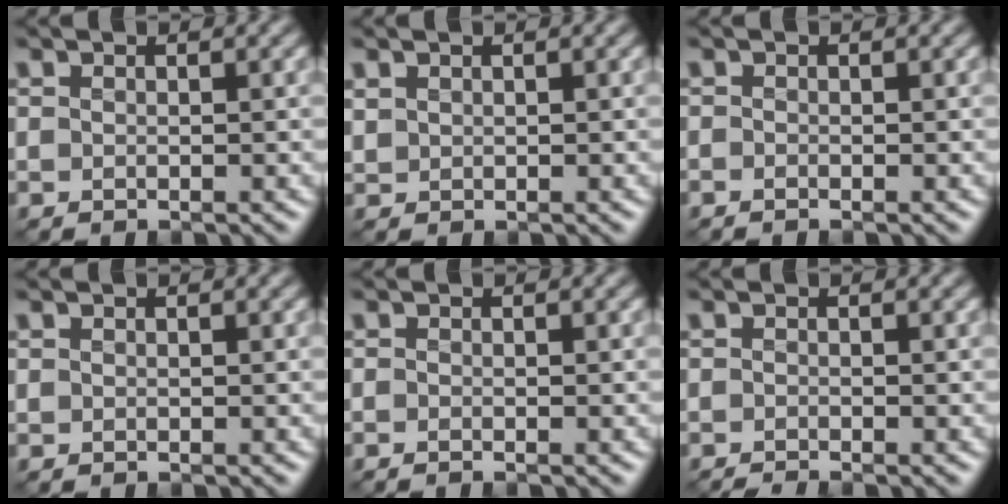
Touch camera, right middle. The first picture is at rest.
{"total": 0.8, "force": [0.6, 0.5, 0.2], "torque": [-0.009, 0.001, 0.014]}
{"total": 0.6, "force": [-0.5, 0.0, 0.2], "torque": [-0.006, -0.002, -0.011]}
{"total": 0.0}
{"total": 0.6, "force": [-0.5, 0.0, 0.2], "torque": [-0.009, -0.002, -0.010]}
{"total": 1.0, "force": [-0.9, -0.3, 0.2], "torque": [-0.005, -0.004, -0.020]}